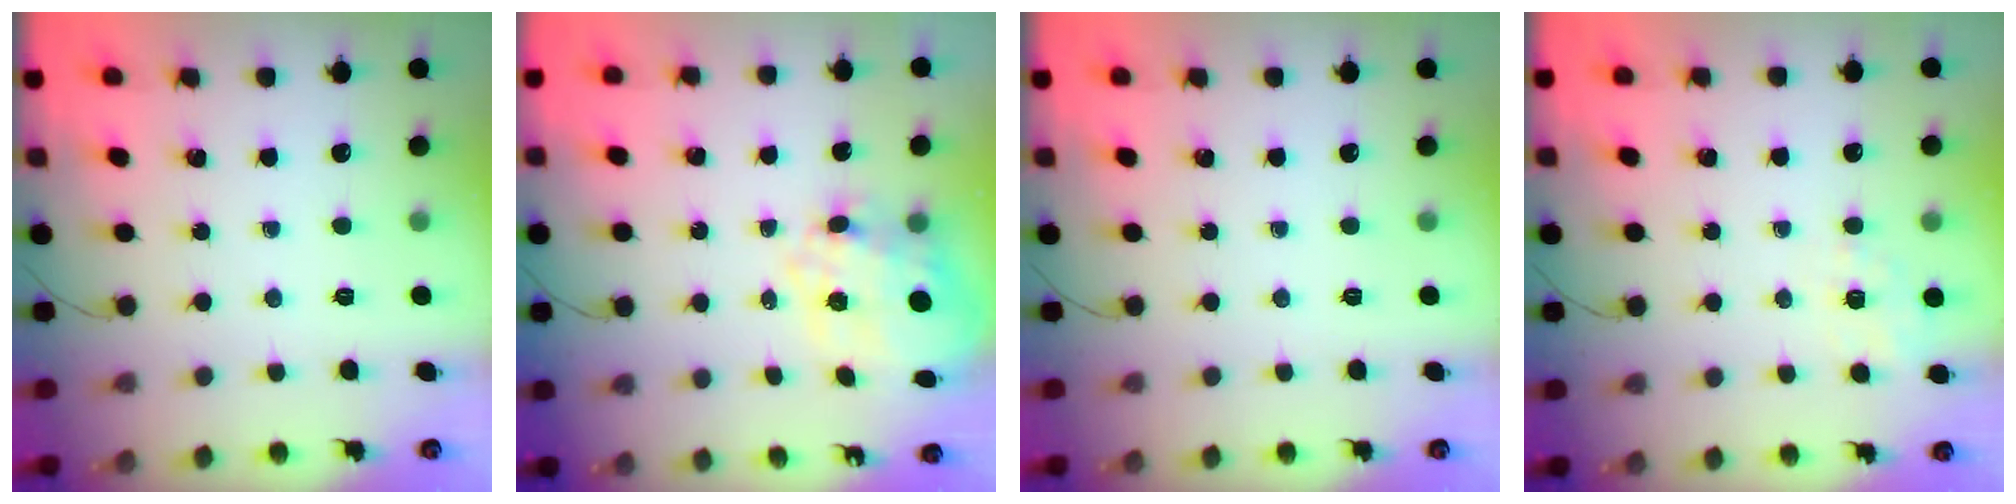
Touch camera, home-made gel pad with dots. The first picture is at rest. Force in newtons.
{"total": 10.8, "press": 10.5, "slide": 2.7}
{"total": 0.0}
{"total": 1.4, "press": 0.4, "slide": 1.4}